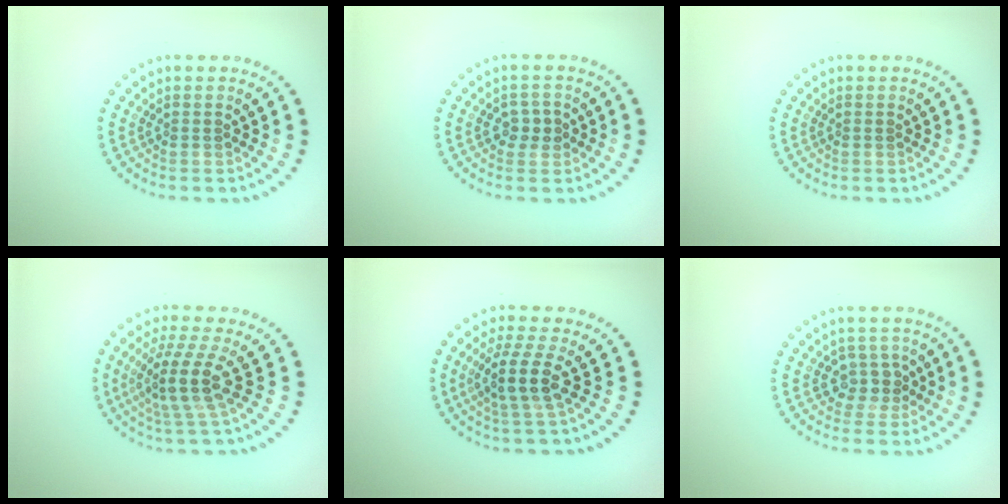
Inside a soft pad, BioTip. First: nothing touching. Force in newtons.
{"total": 1.7, "press": 1.7, "slide": 0.3}
{"total": 0.0}
{"total": 4.3, "press": 3.2, "slide": 2.9}
{"total": 3.7, "press": 2.9, "slide": 2.3}
{"total": 2.2, "press": 1.8, "slide": 1.2}